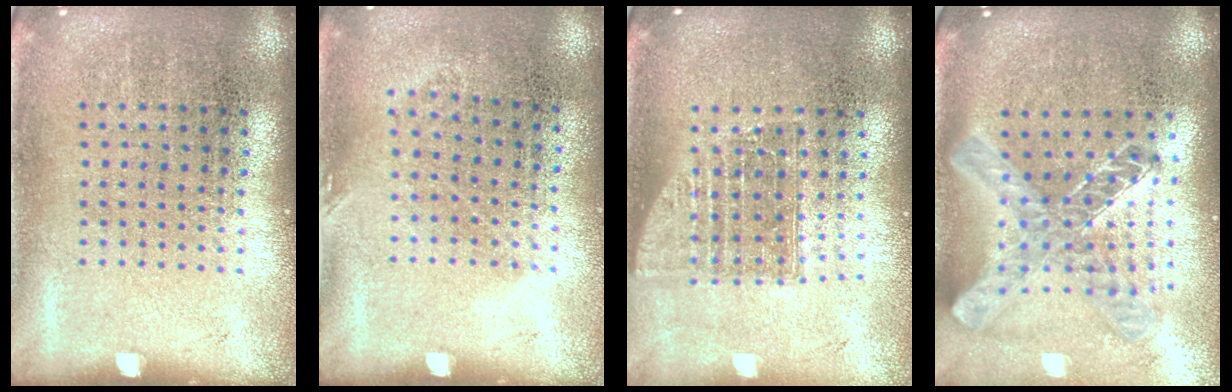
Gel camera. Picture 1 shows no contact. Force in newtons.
{"total": 0.9, "press": 0.6, "slide": 0.6}
{"total": 1.5, "press": 1.2, "slide": 1.0}
{"total": 1.6, "press": 1.4, "slide": 0.8}